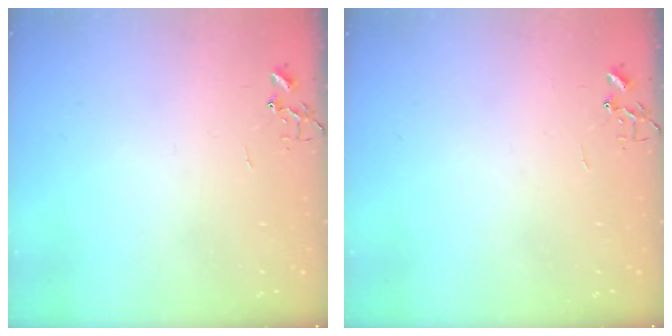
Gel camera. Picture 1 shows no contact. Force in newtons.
{"total": 0.0}